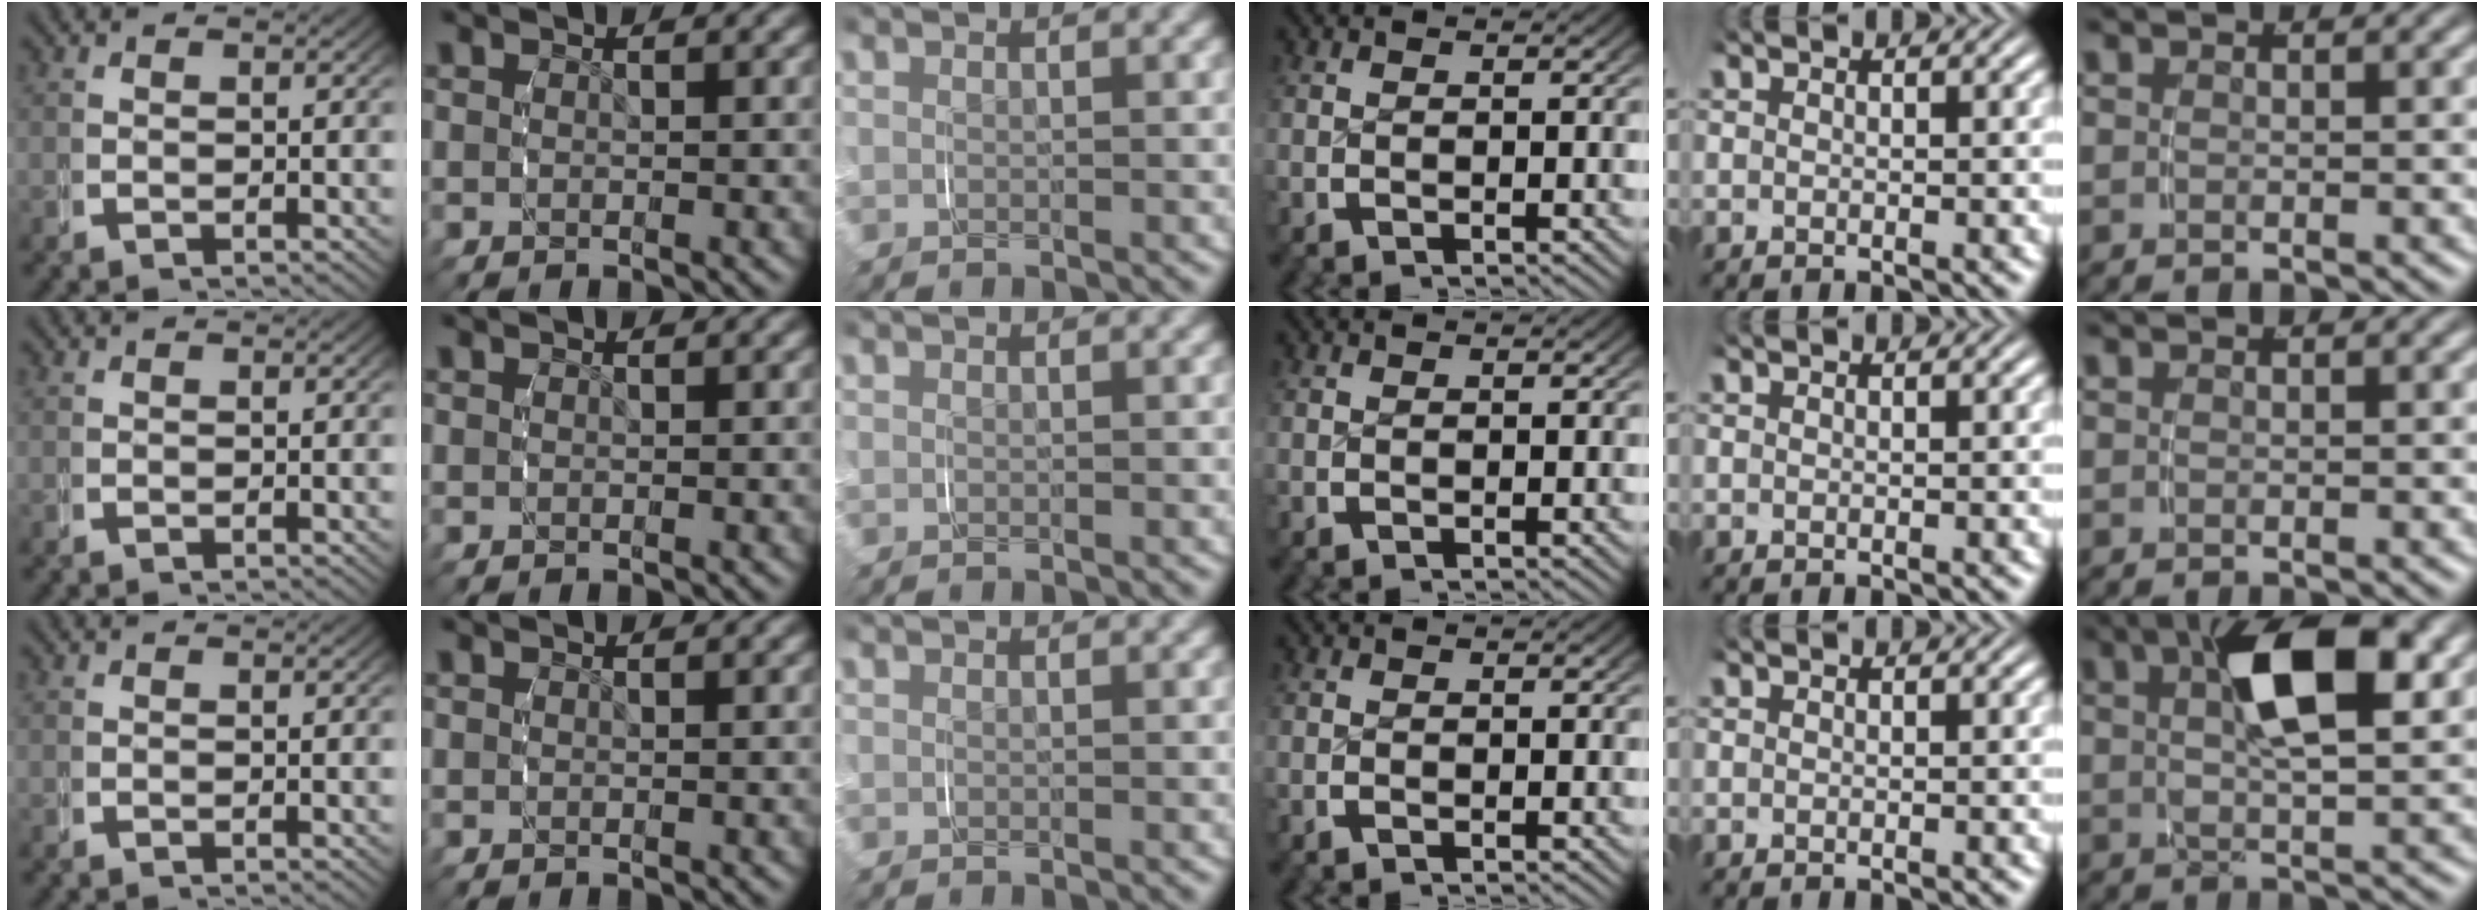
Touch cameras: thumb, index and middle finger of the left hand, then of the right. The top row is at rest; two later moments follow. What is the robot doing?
{"motion": "grasp_and_lifting", "object": "keyboard"}